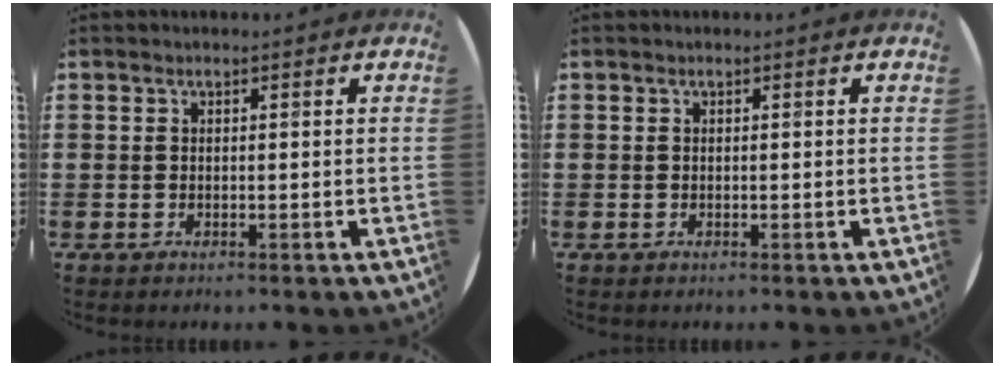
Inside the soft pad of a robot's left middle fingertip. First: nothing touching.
{"total": 0.0}